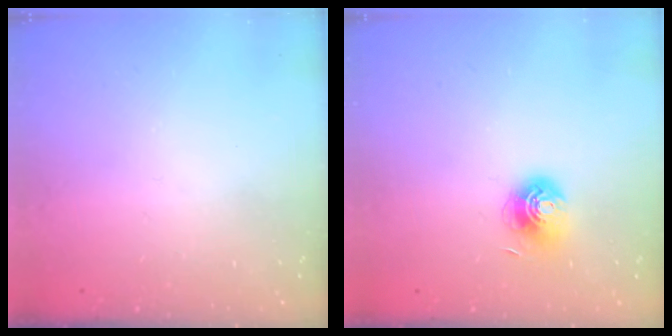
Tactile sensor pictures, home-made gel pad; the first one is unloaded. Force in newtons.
{"total": 7.0, "press": 7.0, "slide": 0.5}